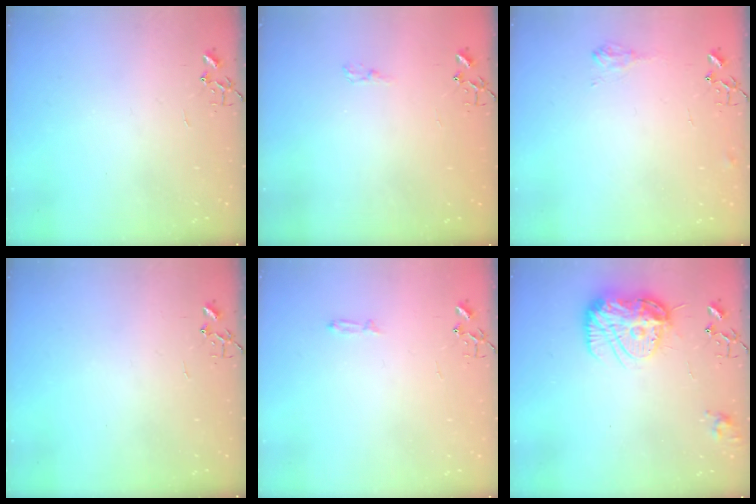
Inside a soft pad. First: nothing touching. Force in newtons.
{"total": 4.7, "press": 4.7, "slide": 0.6}
{"total": 6.3, "press": 6.3, "slide": 0.8}
{"total": 0.0}
{"total": 3.0, "press": 2.9, "slide": 0.5}
{"total": 15.6, "press": 15.6, "slide": 1.5}